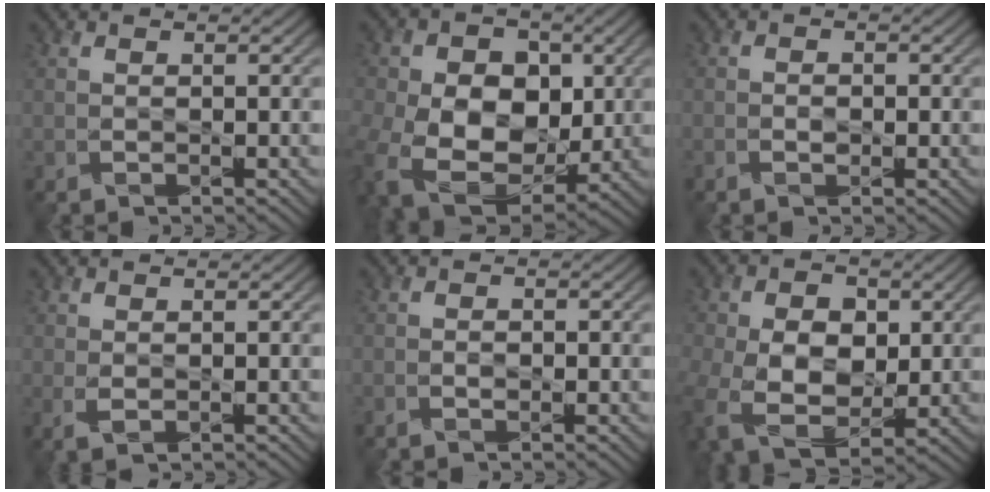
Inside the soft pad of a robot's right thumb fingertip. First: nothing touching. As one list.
[{"total": 15.1, "force": [-2.4, 11.4, 9.7], "torque": [-0.208, -0.028, -0.036]}, {"total": 1.4, "force": [-0.5, 0.9, 0.9], "torque": [-0.014, 0.000, -0.010]}, {"total": 1.4, "force": [0.0, 0.7, 1.2], "torque": [-0.034, -0.004, 0.002]}, {"total": 1.1, "force": [-0.4, 0.7, 0.7], "torque": [-0.012, 0.000, -0.008]}, {"total": 11.1, "force": [-1.3, 7.8, 7.7], "torque": [-0.168, -0.017, -0.021]}]